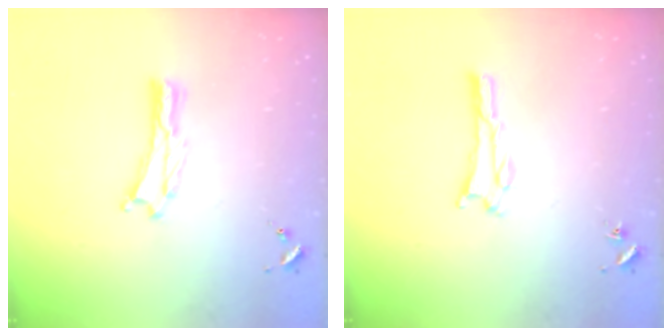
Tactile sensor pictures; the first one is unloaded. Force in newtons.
{"total": 1.1, "press": 1.0, "slide": 0.1}